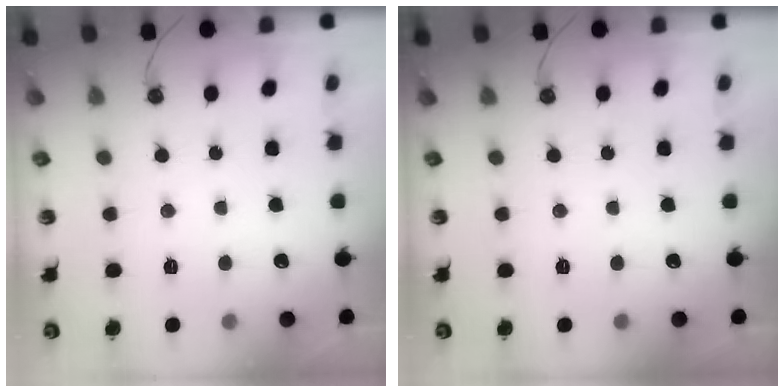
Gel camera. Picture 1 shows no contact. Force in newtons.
{"total": 0.0}